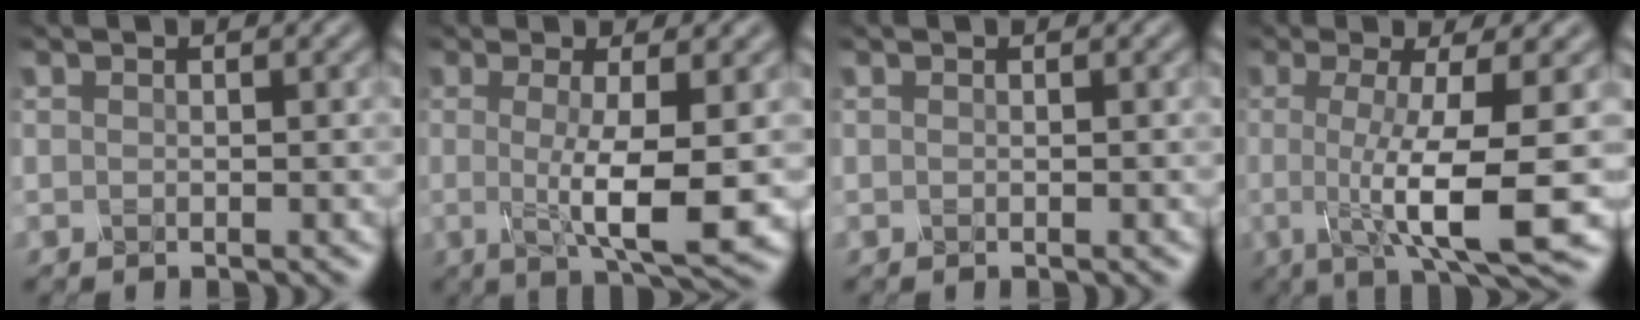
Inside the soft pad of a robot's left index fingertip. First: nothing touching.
{"total": 5.9, "force": [-0.4, 1.1, 5.8], "torque": [-0.095, -0.009, -0.007]}
{"total": 0.0}
{"total": 8.4, "force": [-1.0, 1.6, 8.2], "torque": [-0.124, -0.011, -0.018]}